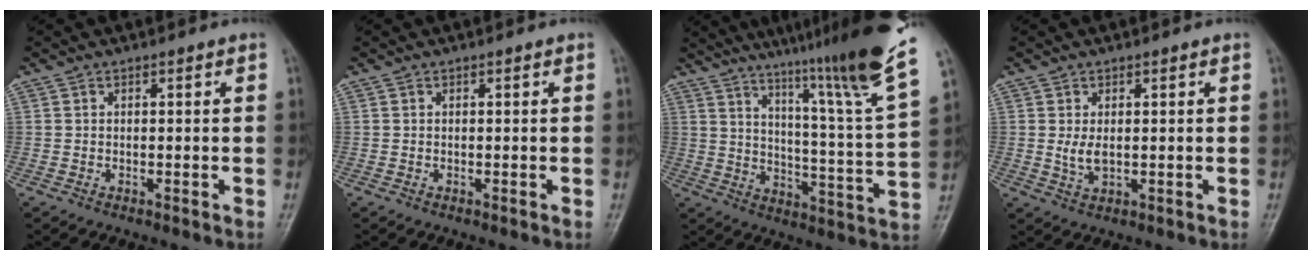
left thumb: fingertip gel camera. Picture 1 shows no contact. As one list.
[{"total": 0.0}, {"total": 23.8, "force": [17.1, 0.5, 16.6], "torque": [-0.230, -0.092, 0.244]}, {"total": 2.9, "force": [0.4, 1.5, 2.4], "torque": [-0.044, -0.010, 0.013]}]